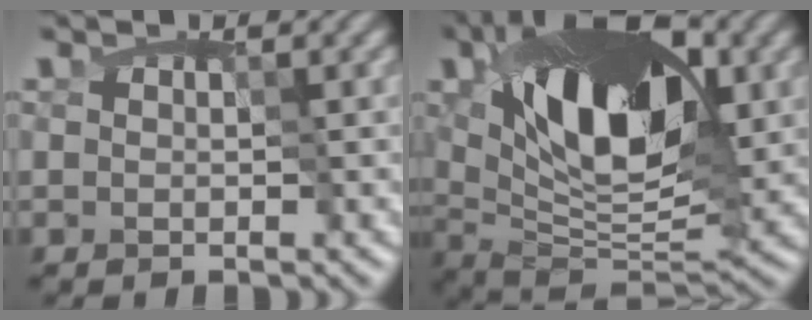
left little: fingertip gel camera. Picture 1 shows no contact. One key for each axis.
{"total": 13.0, "fx": 2.9, "fy": 6.5, "fz": 10.9, "tx": -0.174, "ty": 0.001, "tz": 0.044}